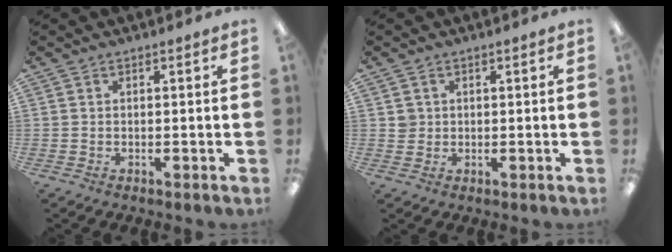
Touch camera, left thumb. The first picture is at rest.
{"total": 2.3, "force": [0.5, 2.2, 0.2], "torque": [0.000, 0.002, 0.005]}